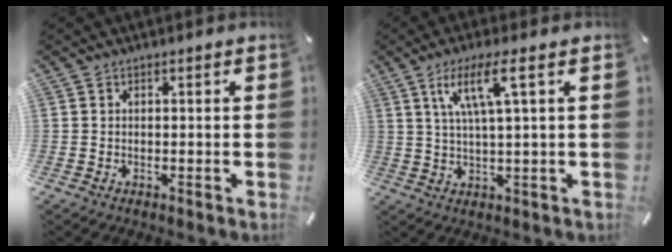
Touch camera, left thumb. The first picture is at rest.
{"total": 9.3, "force": [3.6, 1.2, 8.5], "torque": [-0.171, 0.006, 0.058]}